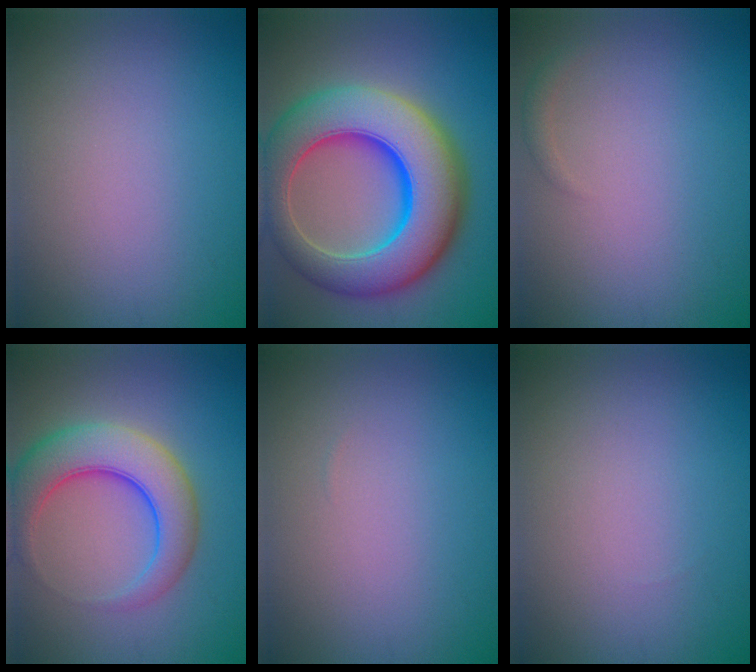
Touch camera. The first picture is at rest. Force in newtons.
{"total": 12.7, "press": 12.7, "slide": 0.2}
{"total": 0.7, "press": 0.7, "slide": 0.1}
{"total": 6.8, "press": 6.7, "slide": 0.3}
{"total": 0.0}
{"total": 0.0}